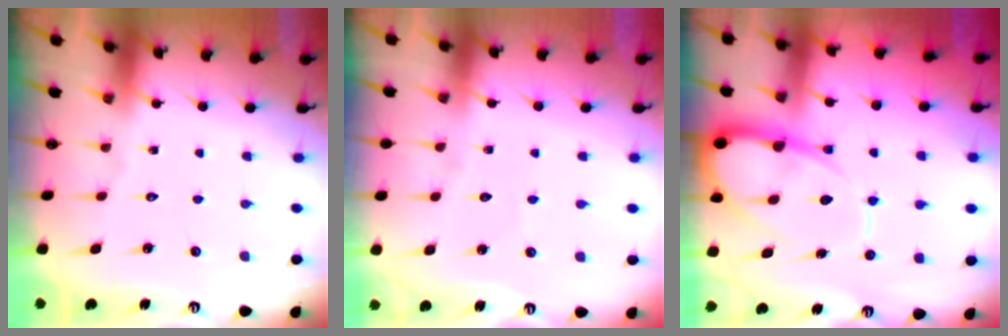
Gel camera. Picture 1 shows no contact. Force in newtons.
{"total": 2.6, "press": 2.6, "slide": 0.3}
{"total": 12.3, "press": 12.3, "slide": 1.3}